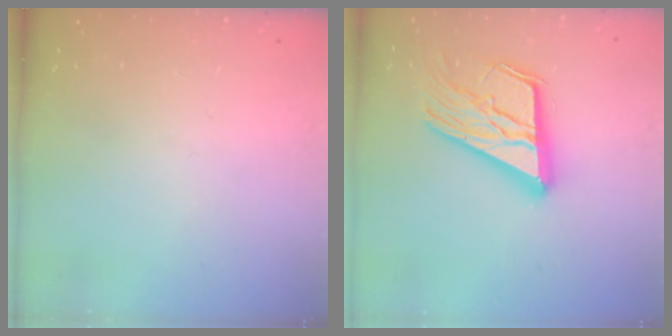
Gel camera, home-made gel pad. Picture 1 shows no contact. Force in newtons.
{"total": 20.9, "press": 20.8, "slide": 2.2}